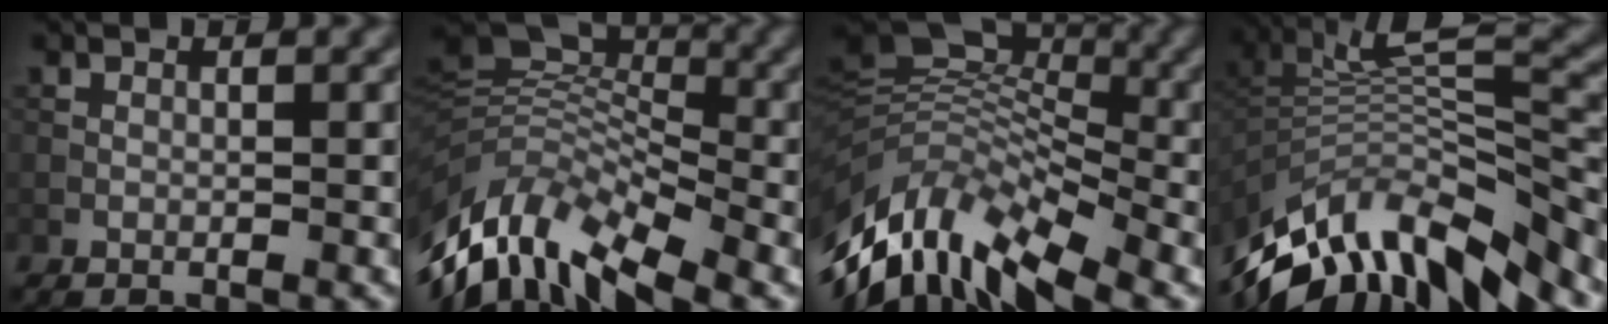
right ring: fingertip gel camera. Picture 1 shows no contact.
{"total": 12.1, "force": [-5.9, 5.9, 8.7], "torque": [-0.190, 0.000, -0.107]}
{"total": 12.9, "force": [-5.3, 6.7, 9.6], "torque": [-0.198, 0.000, -0.100]}
{"total": 11.4, "force": [-6.5, 4.6, 8.1], "torque": [-0.160, 0.025, -0.111]}